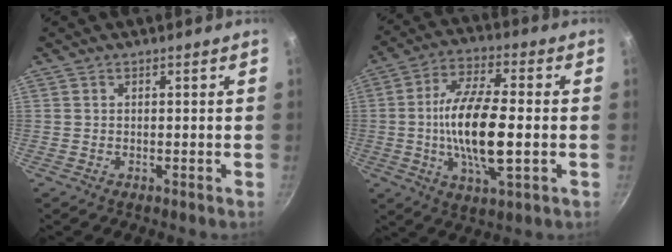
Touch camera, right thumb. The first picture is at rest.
{"total": 15.7, "force": [-1.5, 5.6, 14.6], "torque": [-0.274, 0.013, -0.033]}